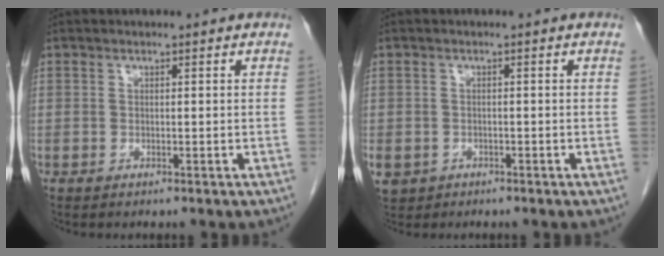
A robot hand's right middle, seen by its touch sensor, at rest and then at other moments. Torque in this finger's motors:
{"motor_torque": [0.32, -0.24, 0.04, 0.00]}